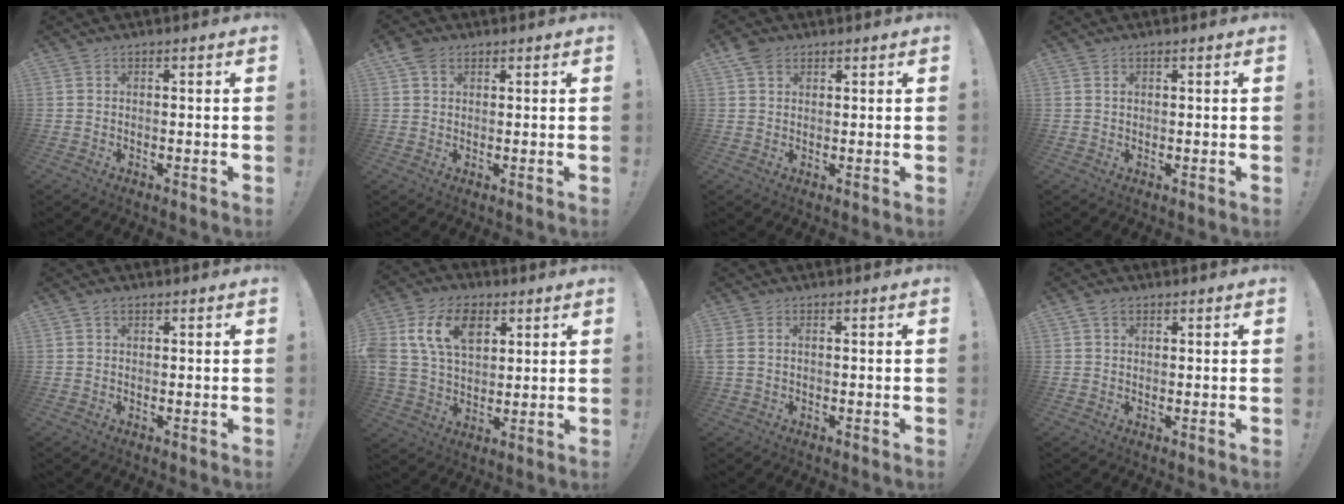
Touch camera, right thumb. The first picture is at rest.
{"total": 3.9, "force": [2.0, 2.8, 1.8], "torque": [-0.029, -0.004, 0.037]}
{"total": 4.2, "force": [2.3, 3.0, 1.7], "torque": [-0.028, -0.006, 0.044]}
{"total": 0.7, "force": [0.4, 0.5, 0.1], "torque": [0.000, -0.001, 0.008]}
{"total": 1.2, "force": [0.8, 0.7, 0.6], "torque": [-0.008, 0.000, 0.014]}
{"total": 15.7, "force": [6.5, 10.8, 9.4], "torque": [-0.165, -0.013, 0.123]}
{"total": 2.0, "force": [0.5, 1.4, 1.3], "torque": [-0.033, 0.008, 0.012]}
{"total": 2.4, "force": [1.3, 1.6, 1.3], "torque": [-0.023, 0.001, 0.025]}